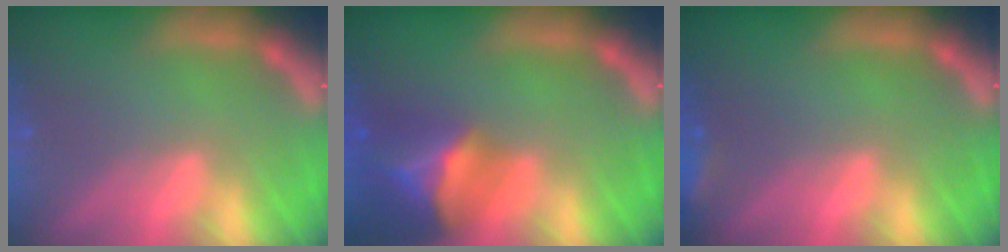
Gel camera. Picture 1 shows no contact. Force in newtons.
{"total": 7.5}
{"total": 1.9}